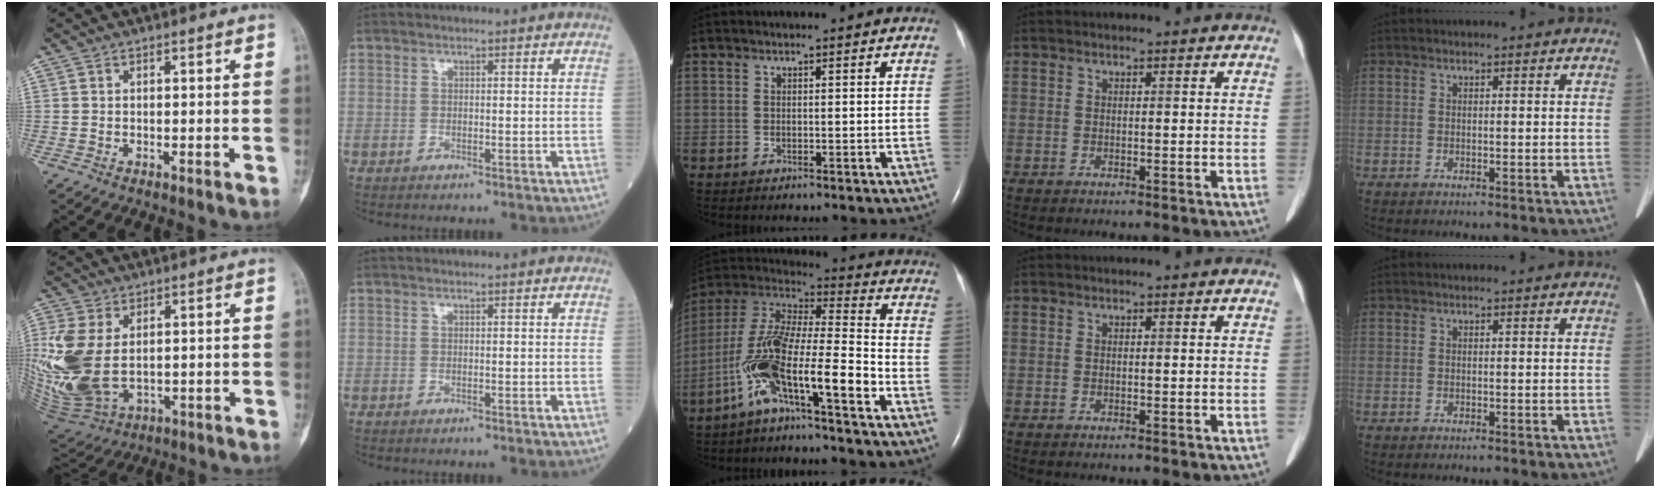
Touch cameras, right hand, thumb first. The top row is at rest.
{"thumb": {"total": 16.5, "force": [0.9, 10.5, 12.7], "torque": [-0.303, -0.019, 0.036]}, "middle": {"total": 14.2, "force": [-6.8, 1.8, 12.4], "torque": [-0.247, 0.006, -0.129]}}